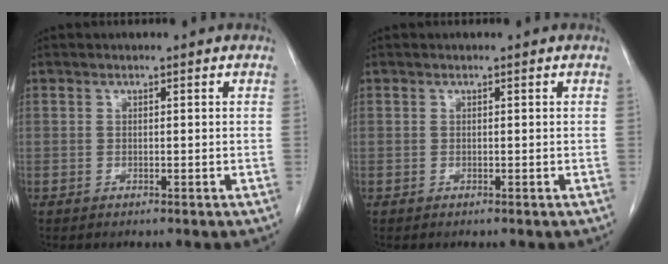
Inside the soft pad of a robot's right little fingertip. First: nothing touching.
{"total": 0.0}